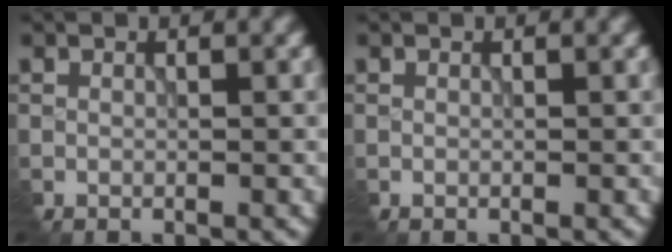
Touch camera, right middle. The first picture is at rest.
{"total": 0.0}